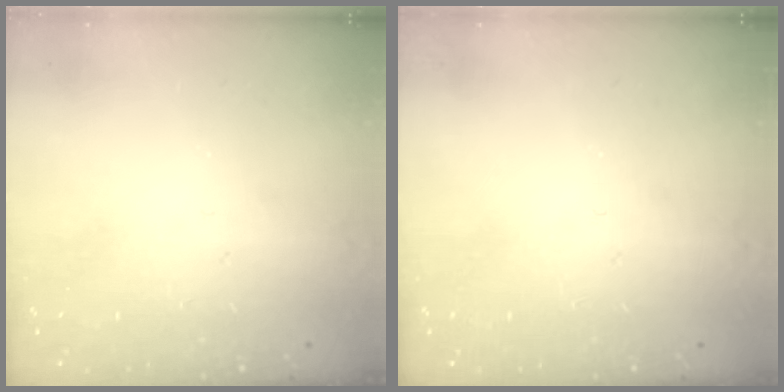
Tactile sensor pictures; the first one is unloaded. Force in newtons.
{"total": 0.0}